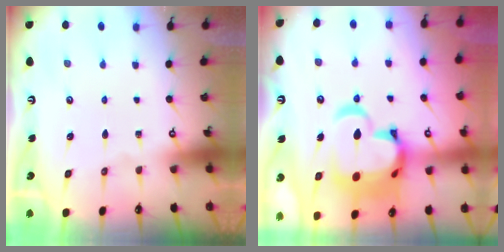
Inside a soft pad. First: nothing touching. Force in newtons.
{"total": 13.8, "press": 13.7, "slide": 2.0}